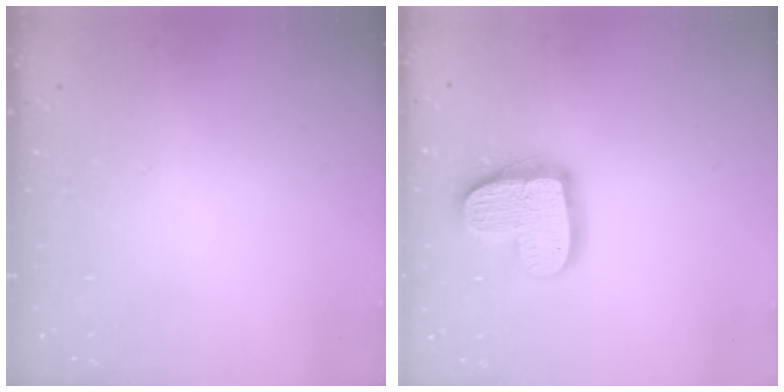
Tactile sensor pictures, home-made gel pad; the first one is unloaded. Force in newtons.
{"total": 16.2, "press": 16.1, "slide": 1.3}